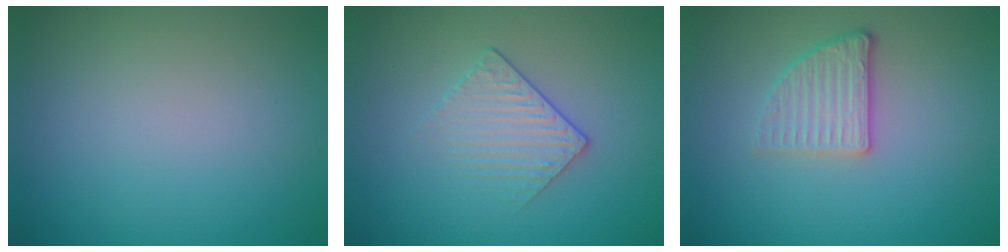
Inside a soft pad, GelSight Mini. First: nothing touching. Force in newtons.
{"total": 1.9, "press": 1.6, "slide": 1.0}
{"total": 2.6, "press": 2.3, "slide": 1.3}